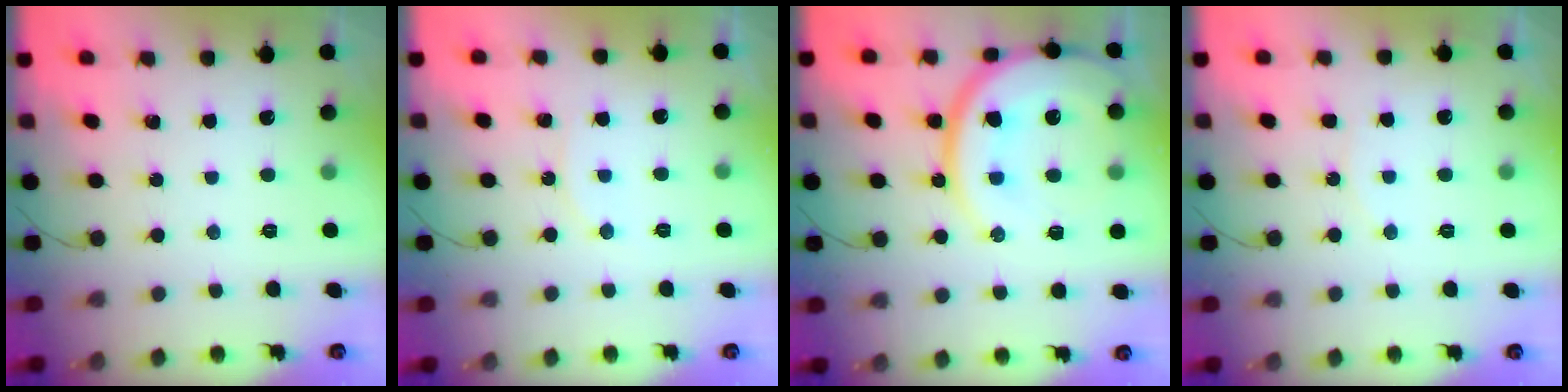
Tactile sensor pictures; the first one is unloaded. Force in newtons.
{"total": 5.3, "press": 5.3, "slide": 0.7}
{"total": 22.1, "press": 21.7, "slide": 4.4}
{"total": 4.2, "press": 4.0, "slide": 1.4}